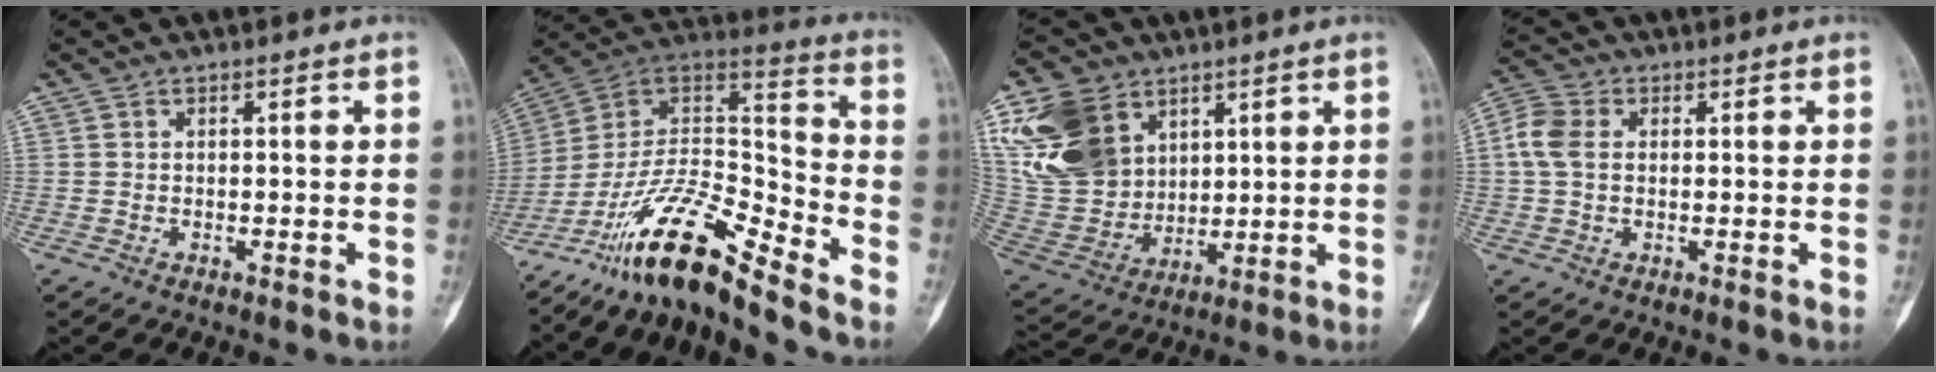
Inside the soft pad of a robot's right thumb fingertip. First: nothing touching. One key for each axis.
{"total": 17.6, "fx": -14.0, "fy": 3.0, "fz": 10.4, "tx": -0.178, "ty": 0.102, "tz": -0.255}
{"total": 18.6, "fx": 8.1, "fy": 13.7, "fz": 9.6, "tx": -0.184, "ty": -0.017, "tz": 0.173}
{"total": 5.8, "fx": 0.5, "fy": 4.1, "fz": 4.1, "tx": -0.102, "ty": 0.016, "tz": 0.004}